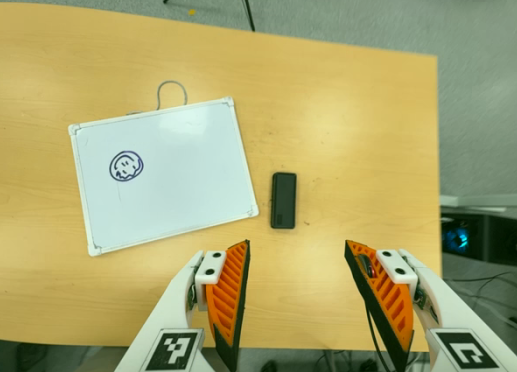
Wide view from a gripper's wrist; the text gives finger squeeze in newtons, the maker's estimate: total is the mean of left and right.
{"total": 0.0}